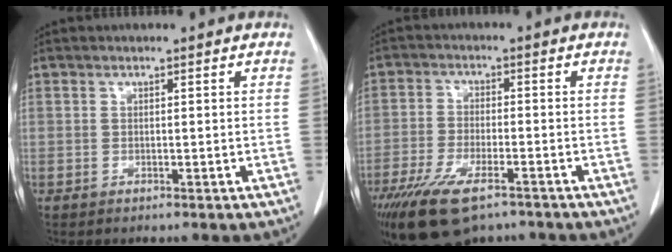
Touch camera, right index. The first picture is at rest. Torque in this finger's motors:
{"motor_torque": [1.37, -0.77, 0.63, 0.15]}